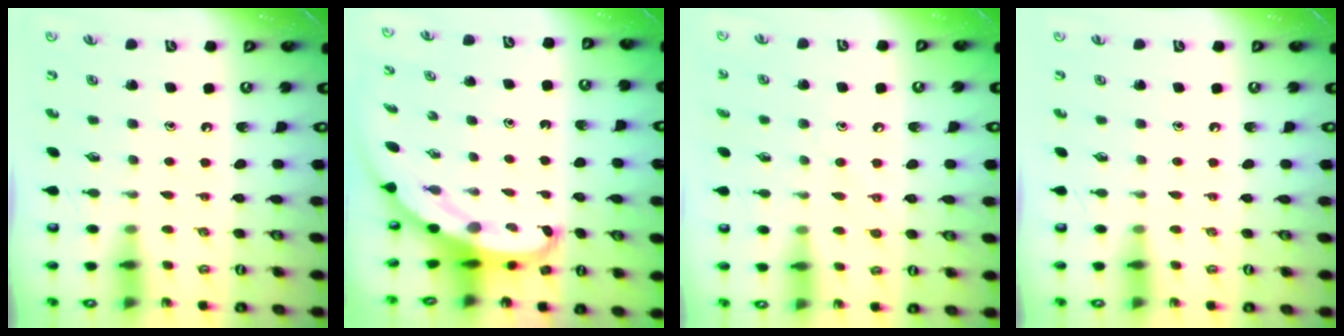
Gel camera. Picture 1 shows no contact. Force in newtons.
{"total": 6.8, "press": 6.8, "slide": 0.7}
{"total": 6.4, "press": 6.4, "slide": 0.4}
{"total": 0.0}